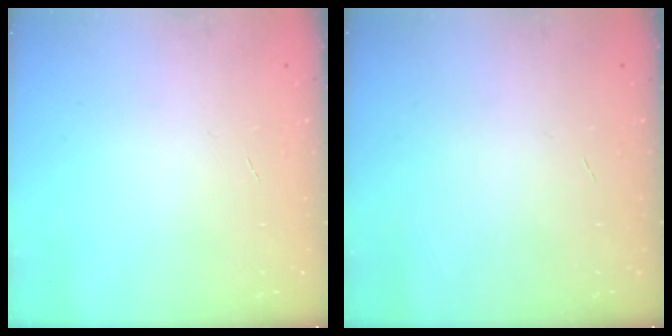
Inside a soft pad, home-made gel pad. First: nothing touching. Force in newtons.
{"total": 0.0}